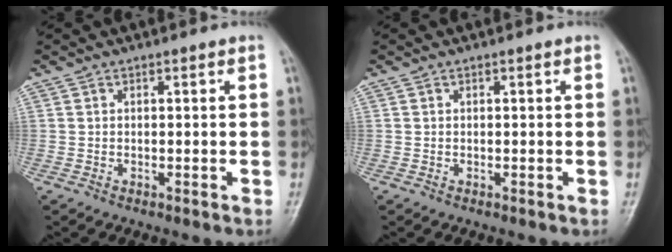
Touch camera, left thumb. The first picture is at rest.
{"total": 0.0}